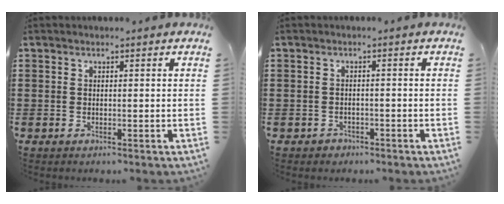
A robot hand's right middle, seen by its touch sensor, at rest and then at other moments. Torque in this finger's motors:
{"motor_torque": [0.44, -0.13, -0.02, 0.01]}